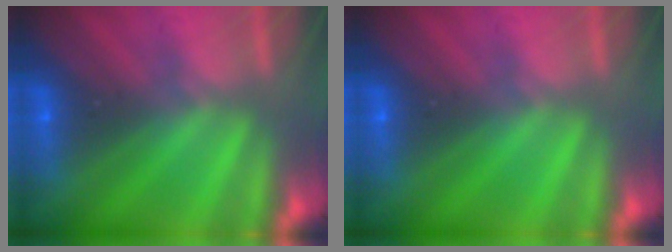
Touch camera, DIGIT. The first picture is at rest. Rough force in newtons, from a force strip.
{"total": 0.0}